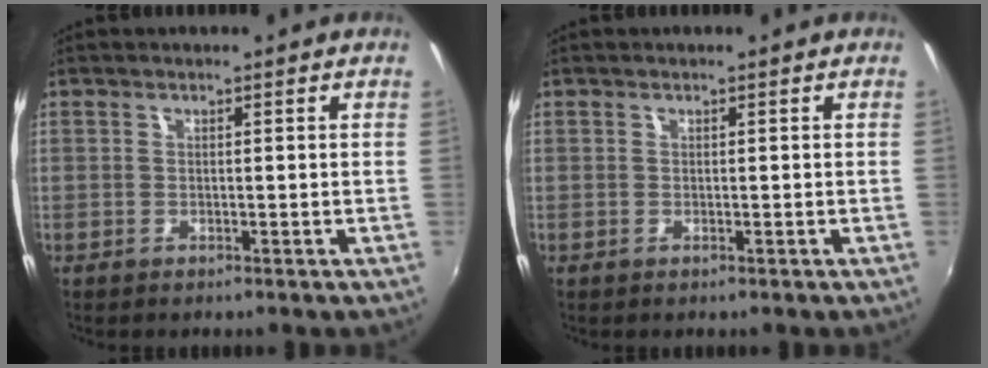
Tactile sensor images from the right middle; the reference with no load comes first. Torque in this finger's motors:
{"motor_torque": [0.71, -0.71, 0.13, 0.00]}